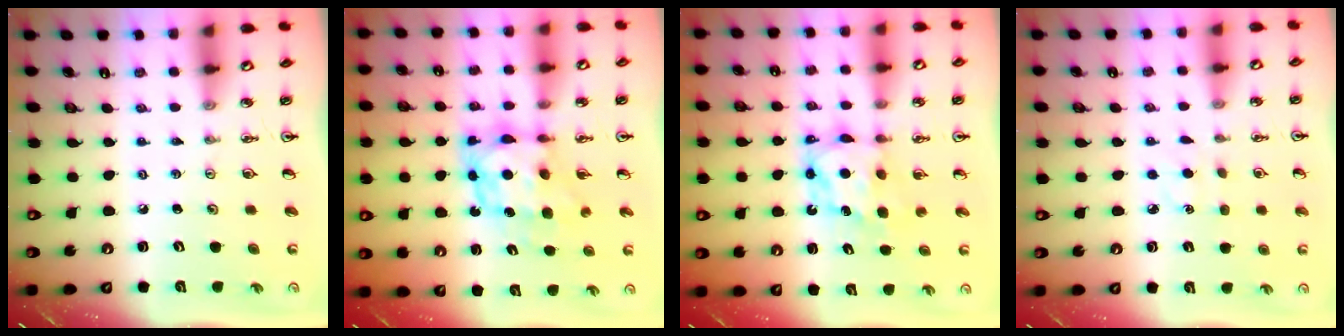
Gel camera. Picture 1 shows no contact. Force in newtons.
{"total": 8.9, "press": 8.8, "slide": 1.0}
{"total": 6.2, "press": 6.2, "slide": 0.2}
{"total": 4.0, "press": 3.9, "slide": 0.5}